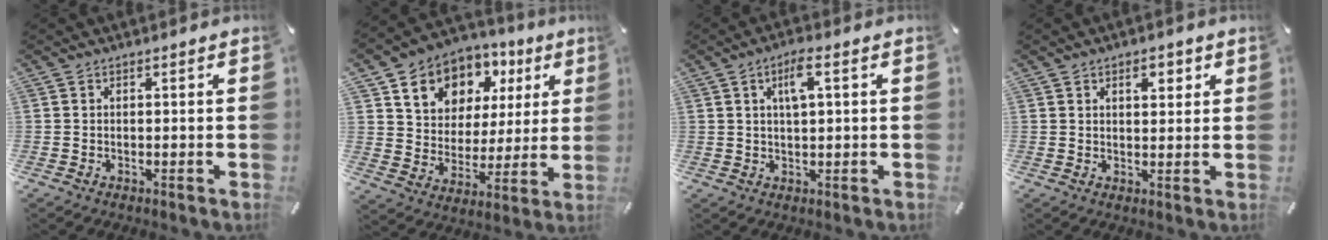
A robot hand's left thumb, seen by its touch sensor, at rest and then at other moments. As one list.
[{"total": 10.8, "force": [5.8, 8.9, 1.9], "torque": [-0.048, -0.043, 0.113]}, {"total": 5.4, "force": [1.8, 1.5, 4.8], "torque": [-0.098, 0.007, 0.030]}, {"total": 3.4, "force": [1.7, 2.0, 2.1], "torque": [-0.022, -0.003, 0.023]}]